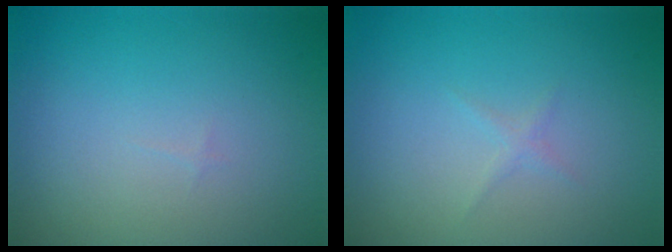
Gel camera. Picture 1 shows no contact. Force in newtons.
{"total": 0.6, "press": 0.6, "slide": 0.0}